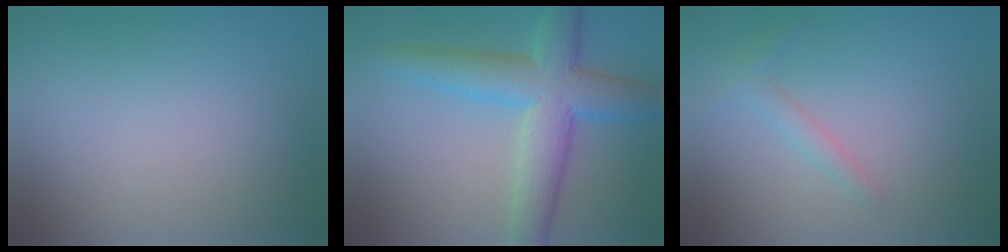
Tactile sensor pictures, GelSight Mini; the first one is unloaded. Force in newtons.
{"total": 7.7, "press": 7.7, "slide": 0.1}
{"total": 1.5, "press": 1.4, "slide": 0.1}